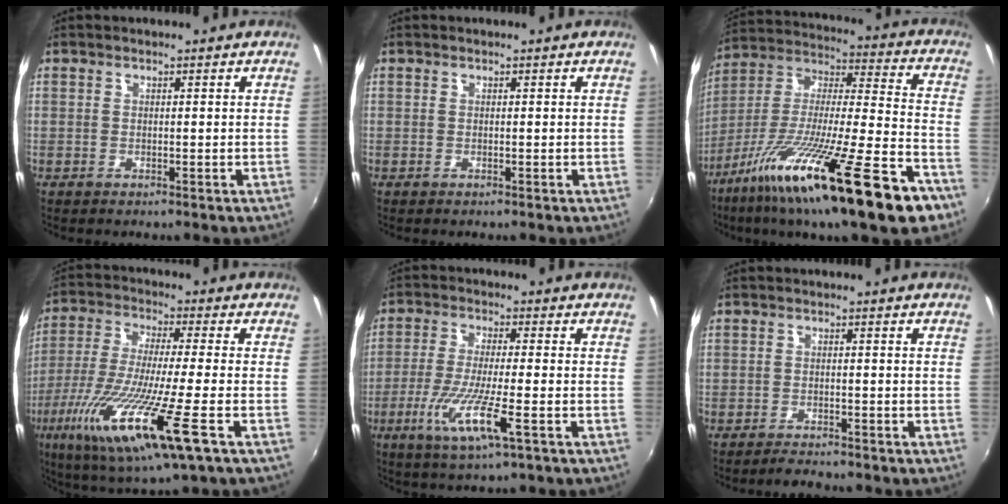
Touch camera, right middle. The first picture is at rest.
{"total": 0.0}
{"total": 28.9, "force": [-17.3, 3.9, 22.8], "torque": [-0.378, -0.059, -0.288]}
{"total": 18.4, "force": [-7.5, 1.0, 16.8], "torque": [-0.331, -0.055, -0.138]}
{"total": 9.9, "force": [-3.6, 0.5, 9.3], "torque": [-0.187, -0.023, -0.067]}
{"total": 2.4, "force": [-2.3, 0.3, 0.5], "torque": [-0.022, -0.007, -0.042]}